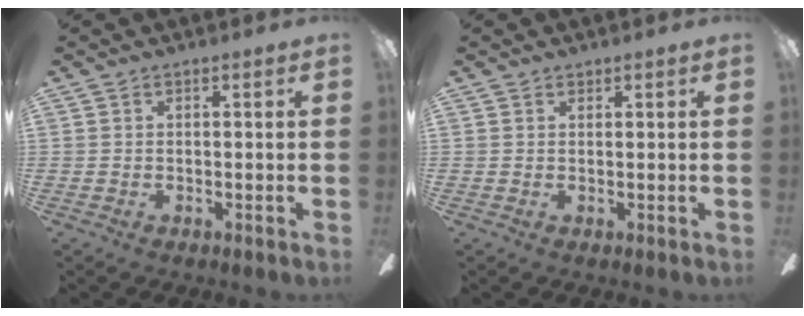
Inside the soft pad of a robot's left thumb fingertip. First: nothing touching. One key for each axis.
{"total": 0.8, "fx": 0.7, "fy": 0.4, "fz": 0.0, "tx": 0.000, "ty": 0.001, "tz": 0.013}